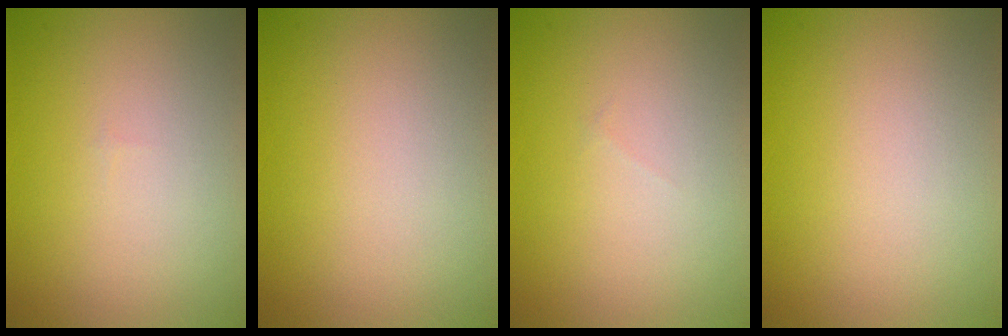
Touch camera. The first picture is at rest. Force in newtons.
{"total": 0.0}
{"total": 0.0}
{"total": 0.0}